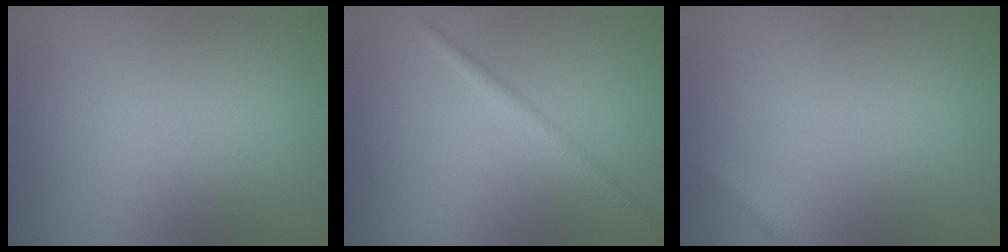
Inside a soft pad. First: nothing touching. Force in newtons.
{"total": 2.0, "press": 2.0, "slide": 0.0}
{"total": 1.9, "press": 1.9, "slide": 0.1}